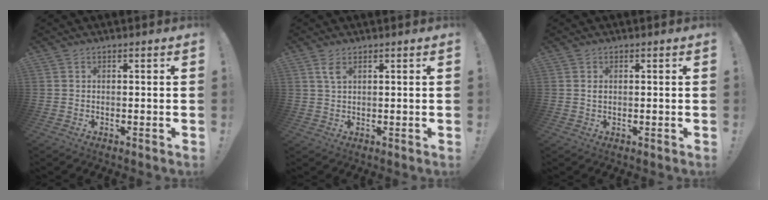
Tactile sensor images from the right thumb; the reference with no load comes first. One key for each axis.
{"total": 3.1, "fx": 1.5, "fy": 1.3, "fz": 2.4, "tx": -0.049, "ty": 0.001, "tz": 0.027}
{"total": 0.9, "fx": 0.3, "fy": 0.5, "fz": 0.6, "tx": -0.017, "ty": 0.004, "tz": 0.007}